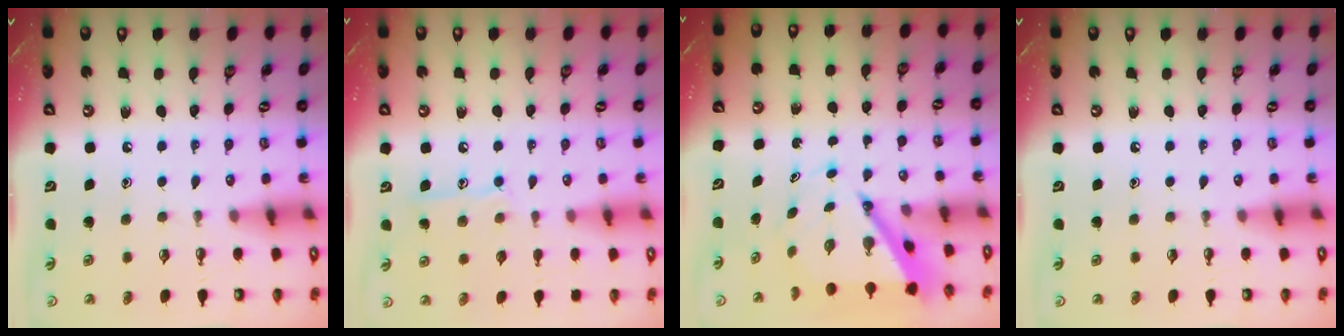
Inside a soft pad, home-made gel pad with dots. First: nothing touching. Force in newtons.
{"total": 9.0, "press": 9.0, "slide": 0.6}
{"total": 6.8, "press": 6.8, "slide": 0.4}
{"total": 0.0}